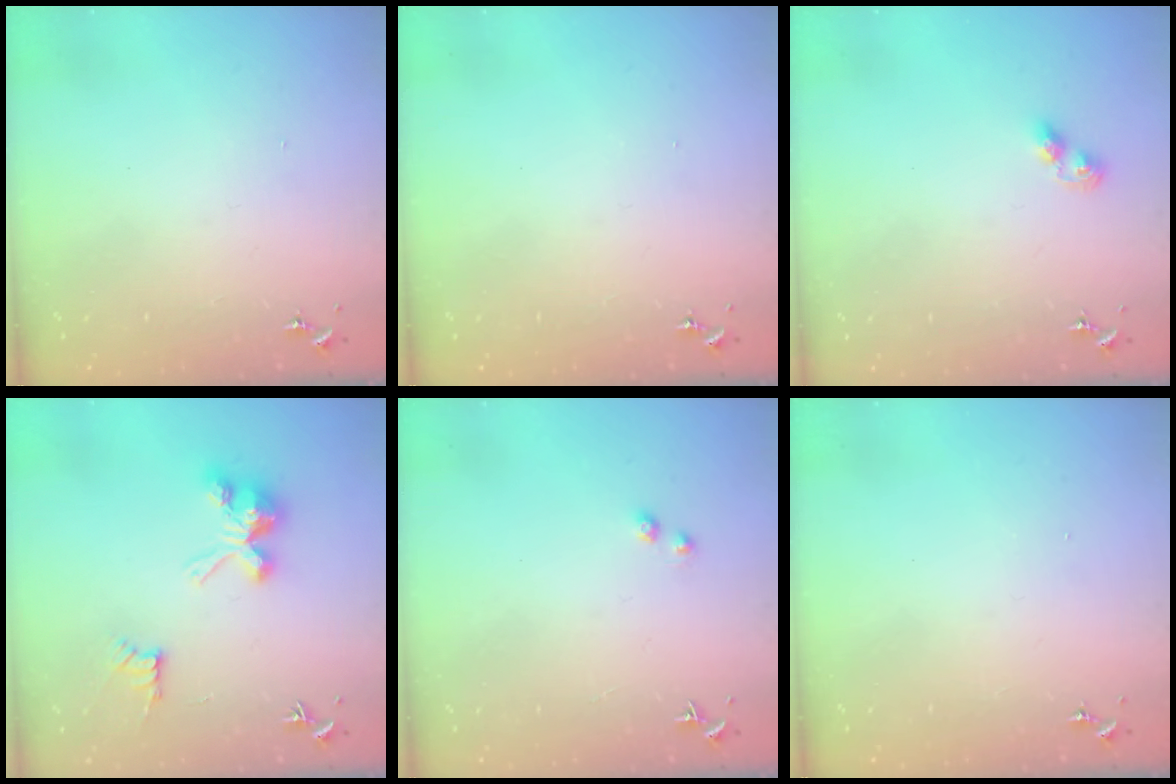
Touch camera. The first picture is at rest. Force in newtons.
{"total": 1.3, "press": 1.0, "slide": 0.9}
{"total": 5.3, "press": 5.3, "slide": 0.4}
{"total": 10.6, "press": 10.6, "slide": 0.3}
{"total": 1.0, "press": 1.0, "slide": 0.1}
{"total": 0.0}